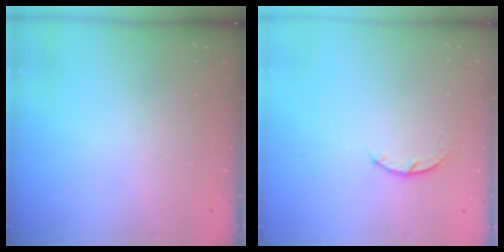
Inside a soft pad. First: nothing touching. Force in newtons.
{"total": 3.5, "press": 3.5, "slide": 0.6}